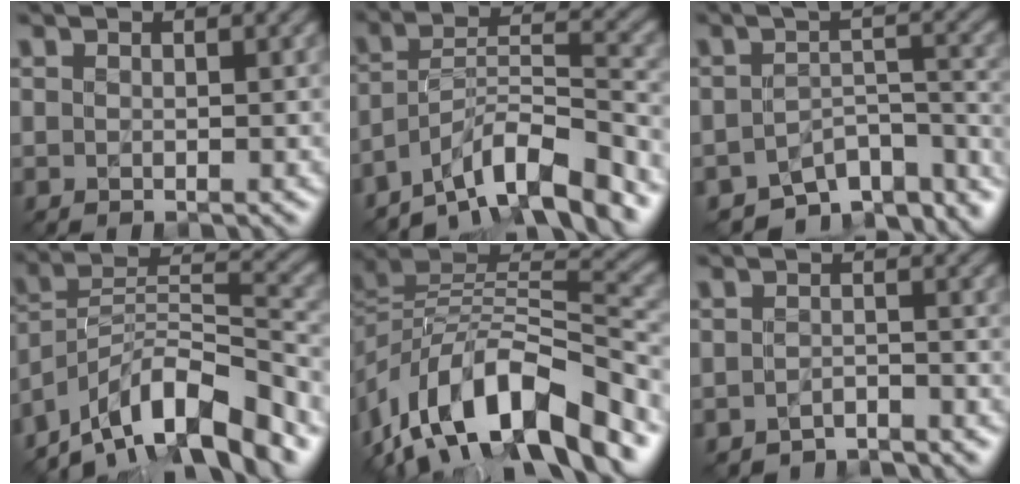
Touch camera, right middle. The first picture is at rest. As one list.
[{"total": 8.9, "force": [-7.0, 2.0, 5.2], "torque": [-0.071, 0.011, -0.128]}, {"total": 8.4, "force": [-7.0, 3.1, 3.6], "torque": [-0.039, -0.022, -0.097]}, {"total": 11.6, "force": [-9.0, 3.4, 6.5], "torque": [-0.102, 0.021, -0.173]}, {"total": 13.4, "force": [-7.7, 6.4, 9.0], "torque": [-0.163, 0.027, -0.142]}, {"total": 2.9, "force": [-2.8, 0.4, 0.3], "torque": [-0.005, 0.000, -0.043]}]